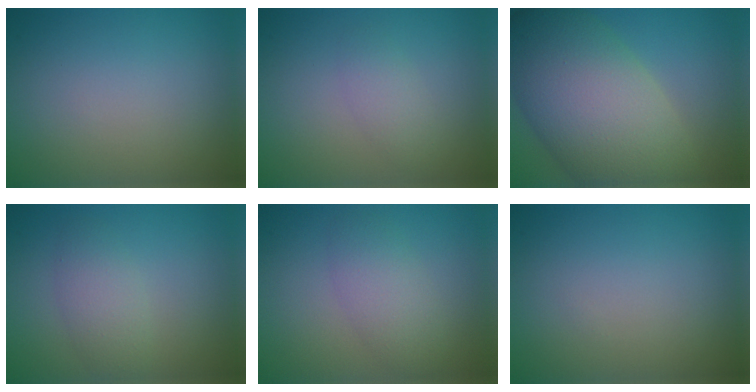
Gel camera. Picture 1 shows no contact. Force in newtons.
{"total": 1.7, "press": 1.7, "slide": 0.0}
{"total": 13.8, "press": 13.8, "slide": 0.8}
{"total": 2.5, "press": 2.5, "slide": 0.1}
{"total": 3.2, "press": 3.2, "slide": 0.0}
{"total": 0.0}